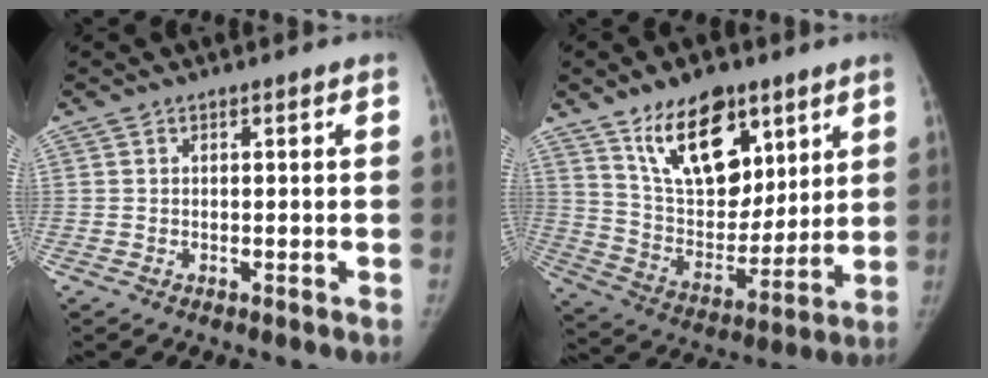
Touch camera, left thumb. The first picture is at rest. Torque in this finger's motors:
{"motor_torque": [0.39, 0.44, 1.52, -1.26, 0.33]}